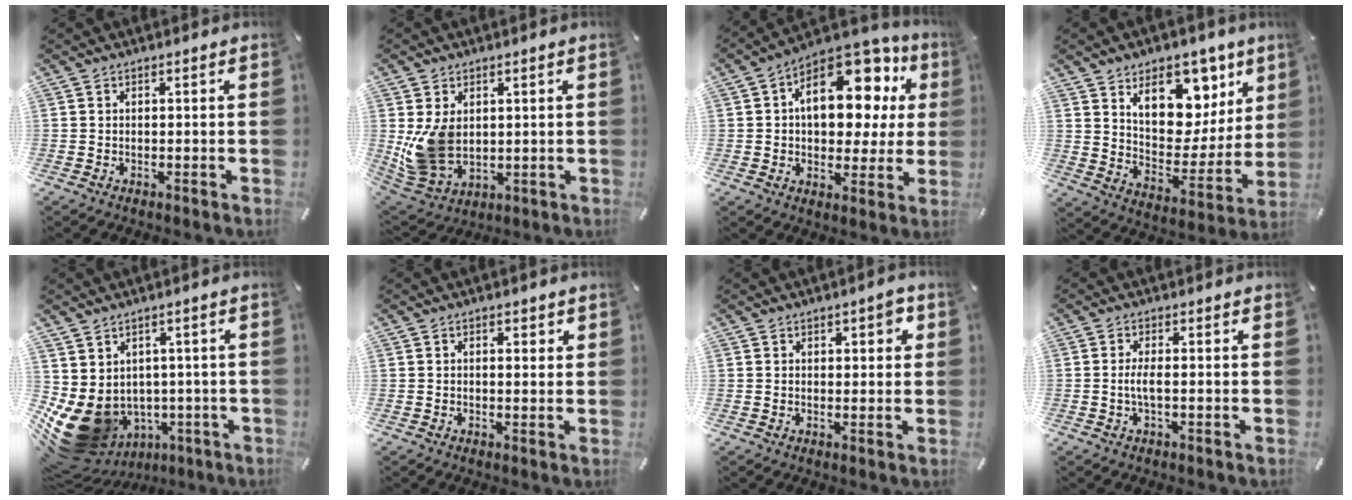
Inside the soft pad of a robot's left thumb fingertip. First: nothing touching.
{"total": 10.6, "force": [1.6, 8.2, 6.5], "torque": [-0.145, -0.006, 0.033]}
{"total": 18.3, "force": [5.9, 11.4, 13.0], "torque": [-0.178, -0.032, 0.102]}
{"total": 16.3, "force": [9.6, 10.5, 7.8], "torque": [-0.107, -0.072, 0.169]}
{"total": 11.9, "force": [-1.6, 10.4, 5.5], "torque": [-0.118, -0.016, -0.015]}
{"total": 1.6, "force": [0.3, 1.0, 1.2], "torque": [-0.016, 0.003, 0.002]}
{"total": 2.5, "force": [1.0, 1.5, 1.7], "torque": [-0.011, -0.002, 0.009]}
{"total": 3.3, "force": [-0.4, 0.8, 3.1], "torque": [-0.071, -0.005, -0.013]}